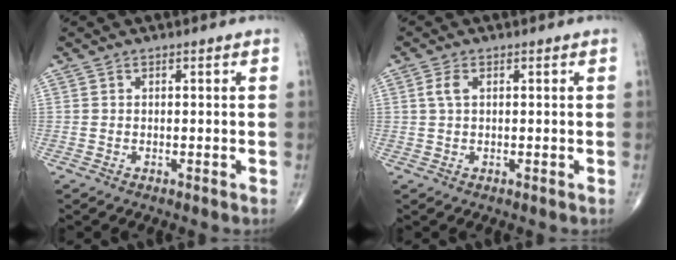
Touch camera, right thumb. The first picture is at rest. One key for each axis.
{"total": 2.3, "fx": 0.6, "fy": 1.2, "fz": 1.9, "tx": -0.046, "ty": 0.008, "tz": 0.013}